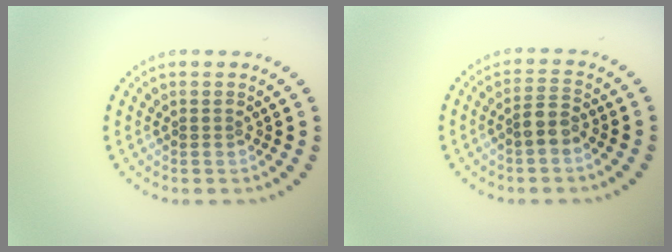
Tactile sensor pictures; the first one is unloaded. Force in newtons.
{"total": 2.1, "press": 2.0, "slide": 0.9}